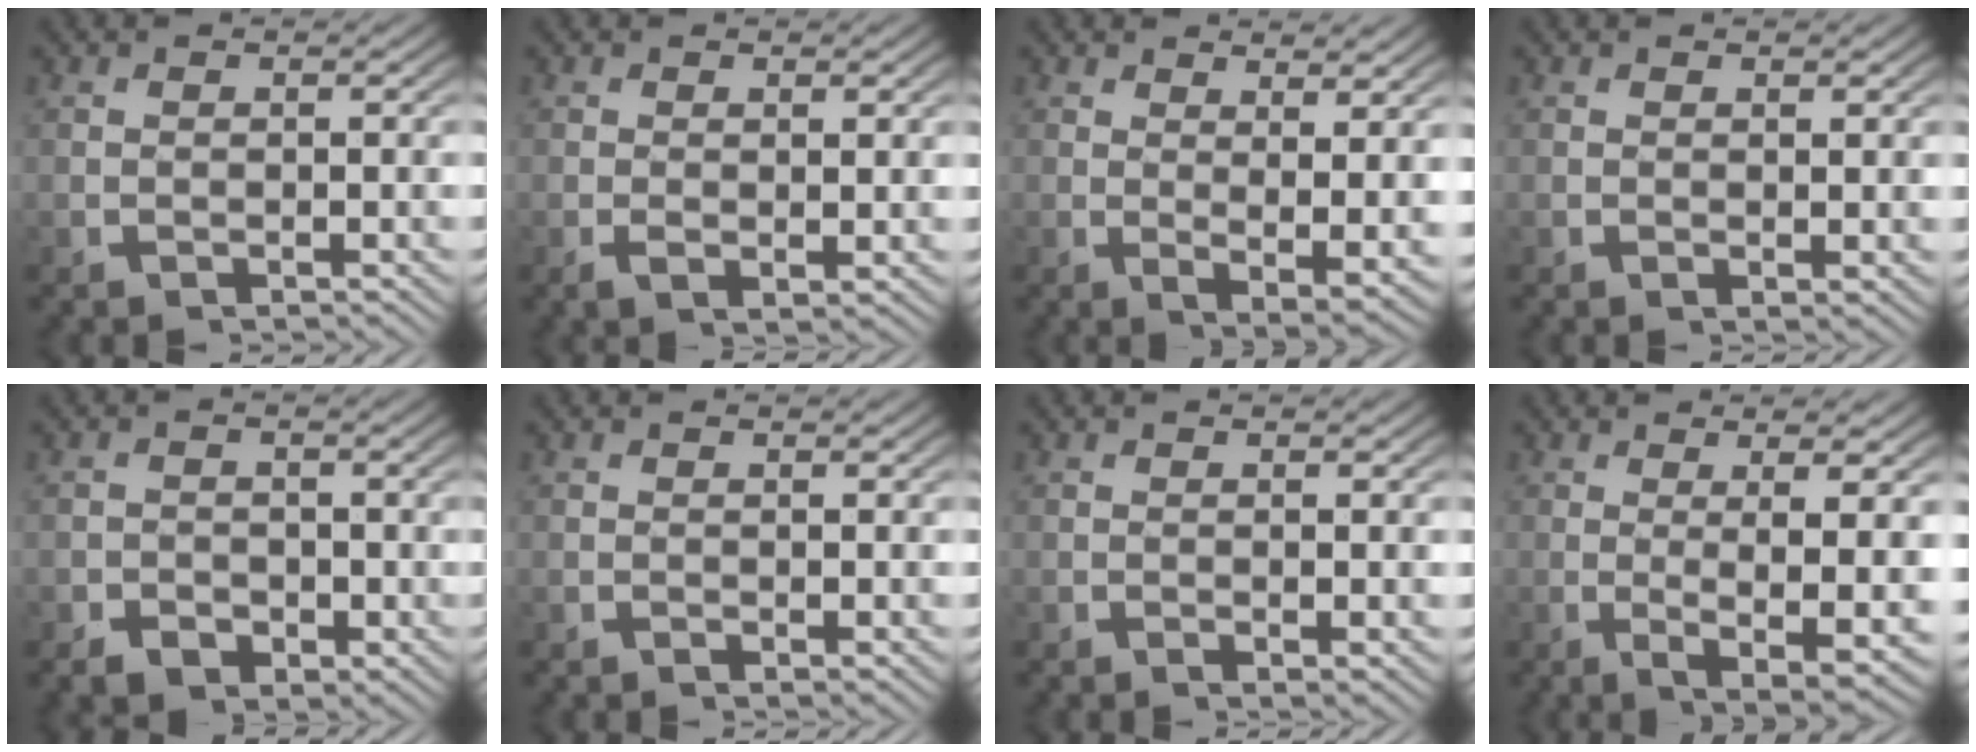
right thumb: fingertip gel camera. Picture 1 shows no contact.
{"total": 1.2, "force": [0.3, 0.4, 1.1], "torque": [-0.023, -0.006, 0.010]}
{"total": 4.5, "force": [0.7, 1.7, 4.1], "torque": [-0.076, -0.026, 0.023]}
{"total": 0.8, "force": [0.5, 0.1, 0.6], "torque": [-0.010, -0.004, 0.011]}
{"total": 3.0, "force": [-1.1, 2.3, 1.5], "torque": [-0.012, -0.010, -0.019]}
{"total": 0.6, "force": [0.4, 0.2, 0.4], "torque": [-0.004, -0.003, 0.009]}
{"total": 0.9, "force": [0.4, 0.2, 0.8], "torque": [-0.013, -0.002, 0.008]}
{"total": 6.8, "force": [-1.1, 2.1, 6.3], "torque": [-0.110, -0.025, -0.003]}